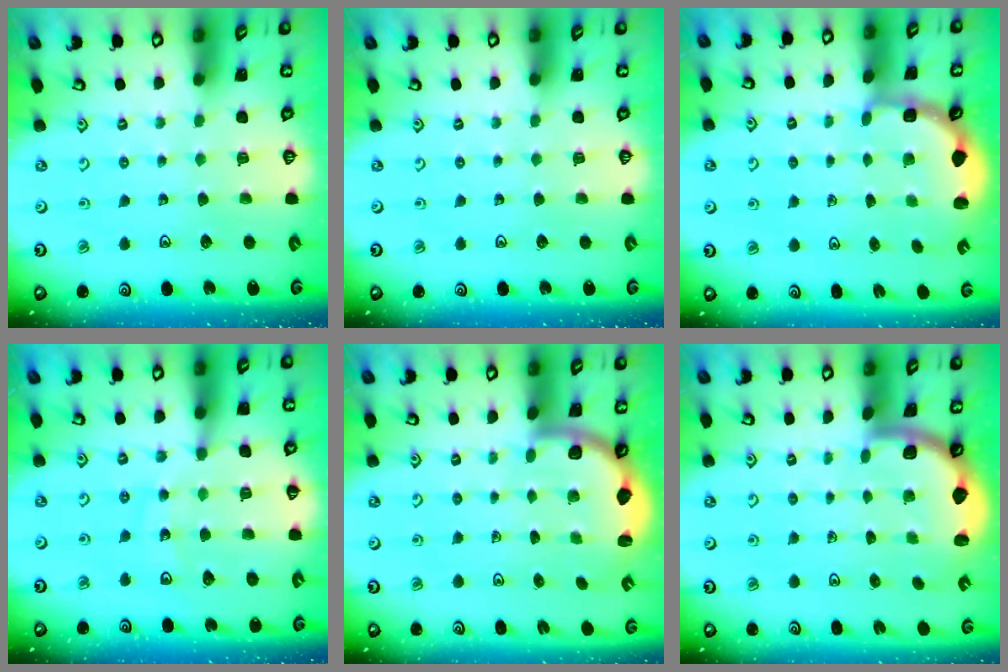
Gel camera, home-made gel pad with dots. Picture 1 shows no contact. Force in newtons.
{"total": 0.0}
{"total": 2.9, "press": 2.5, "slide": 1.4}
{"total": 12.7, "press": 12.2, "slide": 3.7}
{"total": 2.5, "press": 2.5, "slide": 0.6}
{"total": 1.6, "press": 1.6, "slide": 0.1}